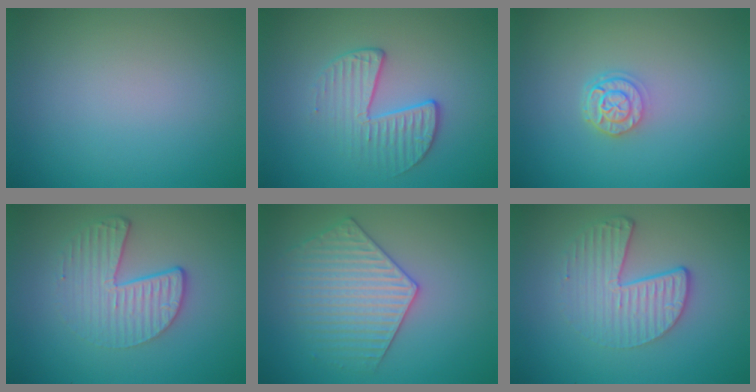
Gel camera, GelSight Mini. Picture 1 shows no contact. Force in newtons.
{"total": 2.8, "press": 2.0, "slide": 1.9}
{"total": 2.4, "press": 1.9, "slide": 1.5}
{"total": 4.5, "press": 3.1, "slide": 3.3}
{"total": 4.0, "press": 3.9, "slide": 0.6}
{"total": 4.5, "press": 3.1, "slide": 3.3}